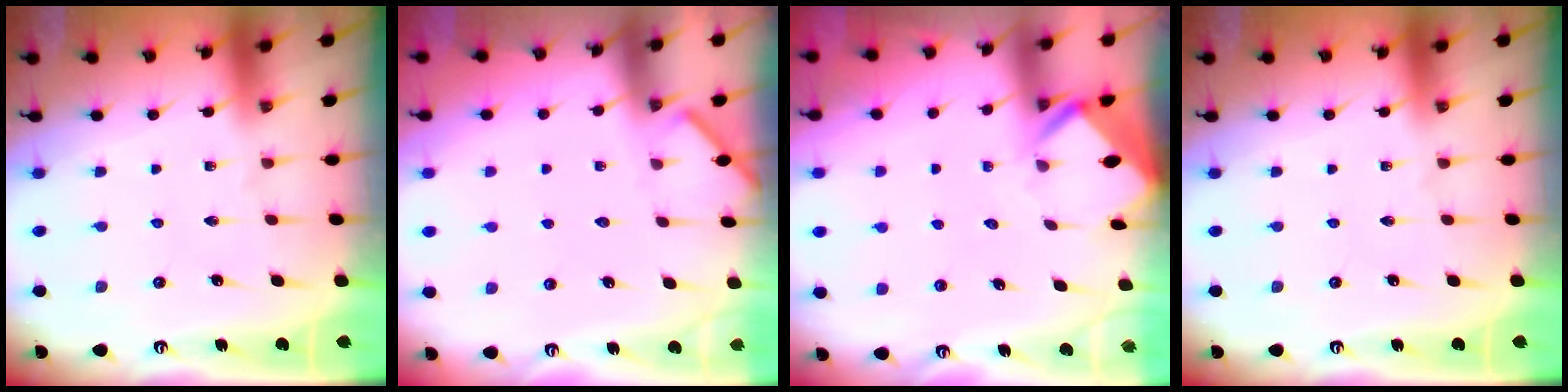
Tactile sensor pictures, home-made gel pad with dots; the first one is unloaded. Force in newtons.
{"total": 1.7, "press": 1.6, "slide": 0.1}
{"total": 3.1, "press": 3.1, "slide": 0.2}
{"total": 0.0}